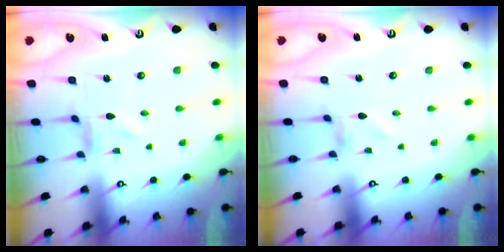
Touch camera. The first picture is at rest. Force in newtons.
{"total": 1.0, "press": 1.0, "slide": 0.0}